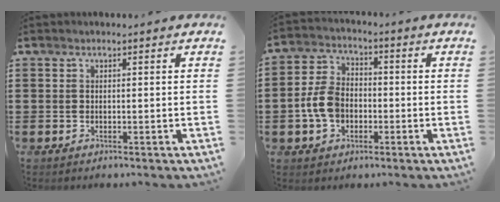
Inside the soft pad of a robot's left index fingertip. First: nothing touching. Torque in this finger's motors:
{"motor_torque": [1.36, 0.58, 0.37, 0.13]}